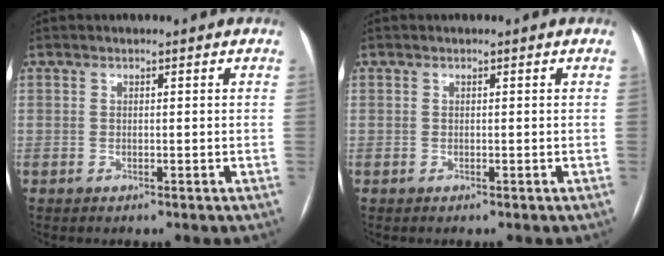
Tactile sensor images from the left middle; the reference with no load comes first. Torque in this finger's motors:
{"motor_torque": [0.01, 0.01, 0.00, 0.00]}